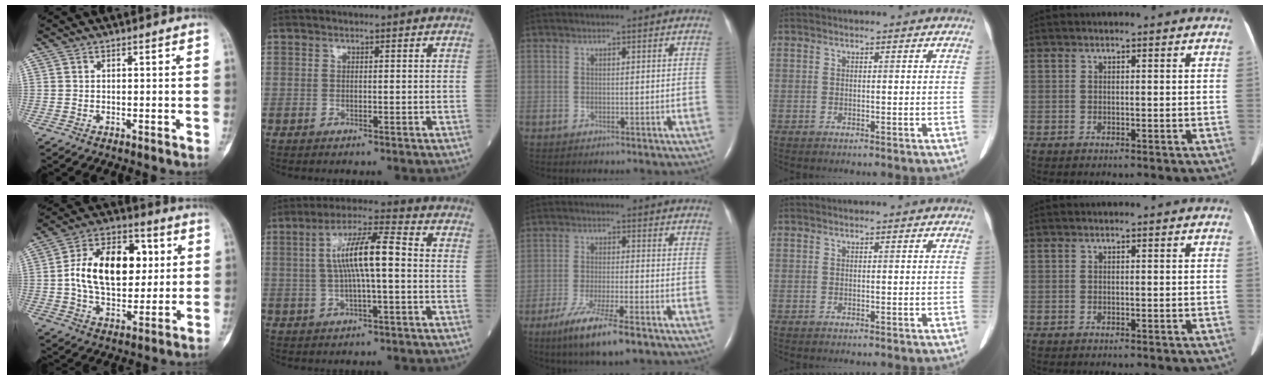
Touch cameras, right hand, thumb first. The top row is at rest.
{"thumb": {"total": 18.5, "force": [2.6, 11.6, 14.2], "torque": [-0.207, 0.012, 0.042]}, "index": {"total": 10.1, "force": [0.5, 1.4, 10.0], "torque": [-0.184, 0.021, 0.004]}, "middle": {"total": 9.8, "force": [-6.4, 1.0, 7.4], "torque": [-0.142, -0.024, -0.106]}}